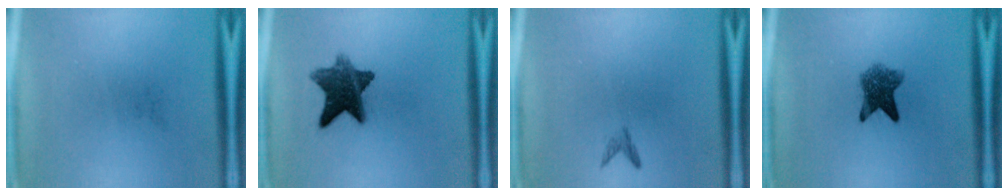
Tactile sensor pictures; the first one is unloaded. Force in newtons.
{"total": 9.7}
{"total": 0.8}
{"total": 5.9}